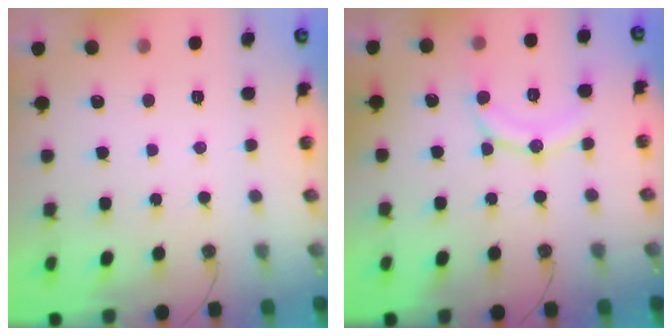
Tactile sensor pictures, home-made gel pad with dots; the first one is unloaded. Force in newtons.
{"total": 11.9, "press": 11.8, "slide": 1.2}